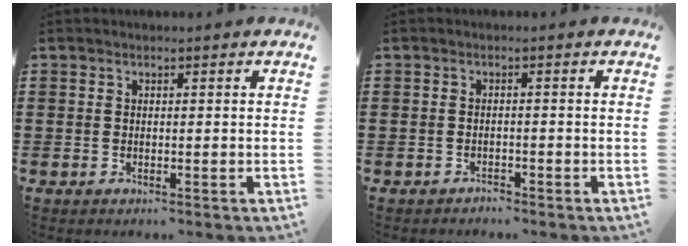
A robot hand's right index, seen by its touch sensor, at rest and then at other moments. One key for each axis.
{"total": 1.2, "fx": -1.2, "fy": 0.2, "fz": 0.0, "tx": -0.005, "ty": 0.003, "tz": -0.026}